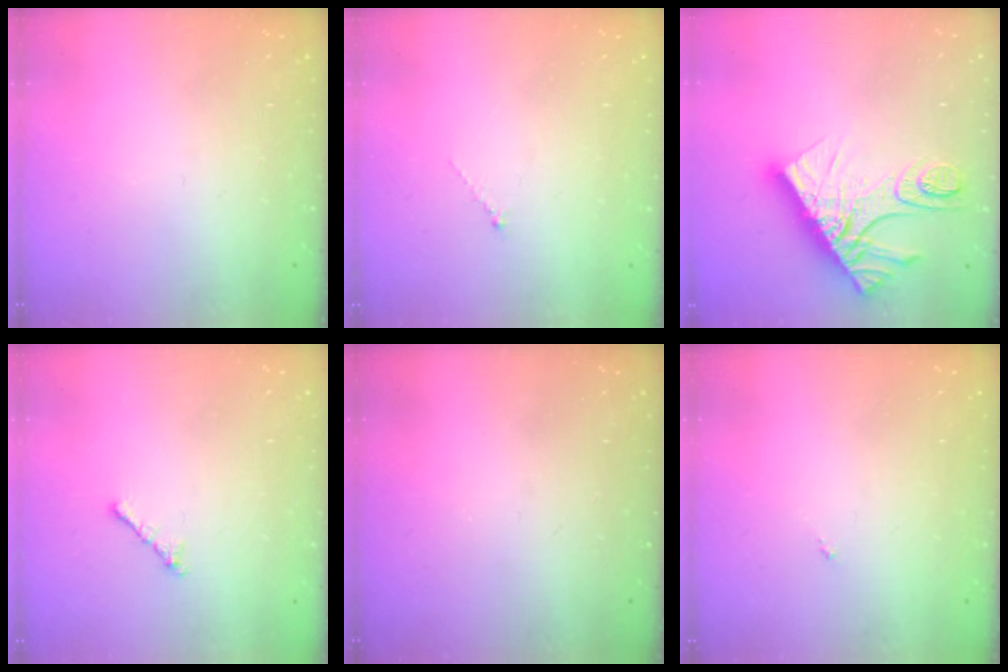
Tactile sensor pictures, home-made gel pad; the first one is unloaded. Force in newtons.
{"total": 0.0}
{"total": 15.8, "press": 15.8, "slide": 1.4}
{"total": 1.0, "press": 0.9, "slide": 0.4}
{"total": 0.0}
{"total": 0.0}